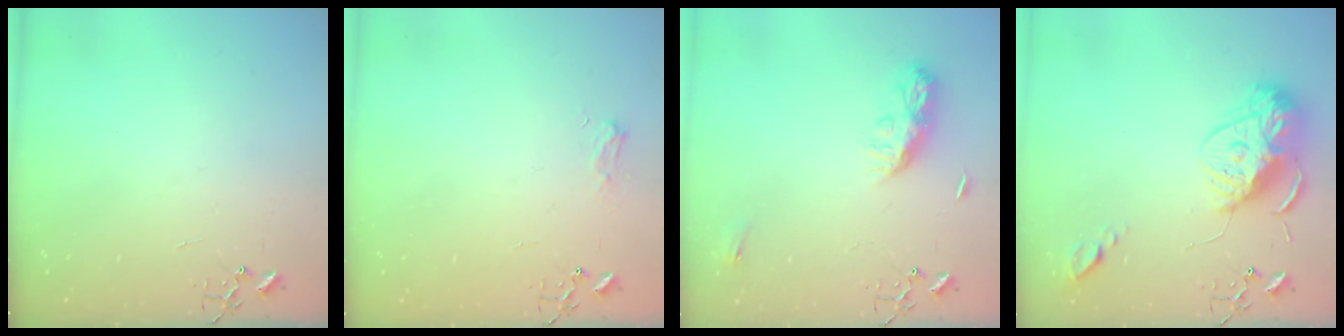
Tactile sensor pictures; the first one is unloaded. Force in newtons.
{"total": 6.6, "press": 6.6, "slide": 0.5}
{"total": 8.7, "press": 8.7, "slide": 0.4}
{"total": 15.3, "press": 15.3, "slide": 1.3}